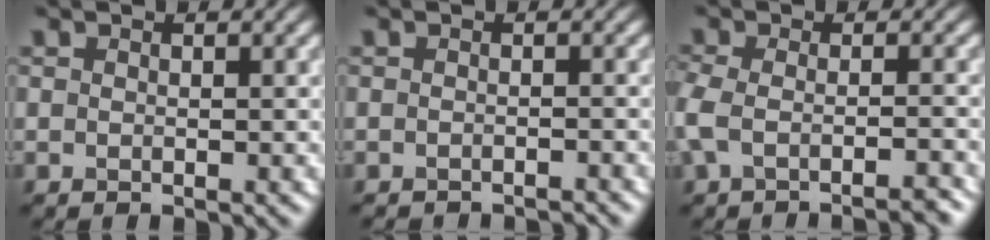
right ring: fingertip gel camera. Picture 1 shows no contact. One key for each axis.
{"total": 2.5, "fx": -2.4, "fy": 0.2, "fz": 0.5, "tx": 0.002, "ty": -0.008, "tz": -0.031}
{"total": 4.1, "fx": -2.6, "fy": 1.1, "fz": 2.9, "tx": -0.059, "ty": -0.013, "tz": -0.051}